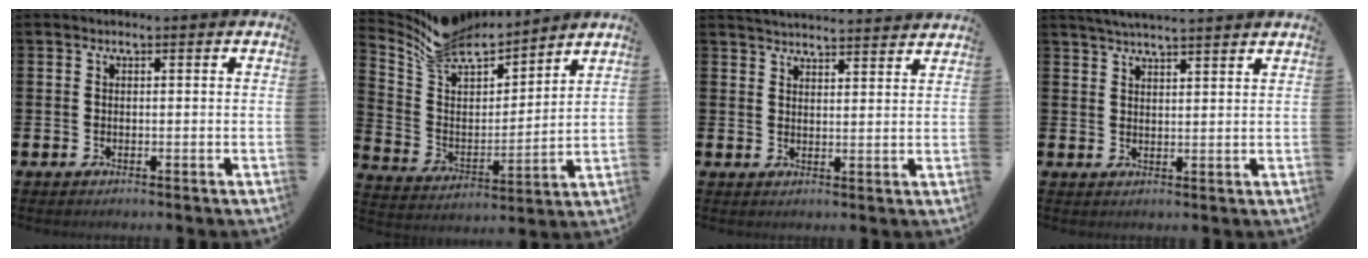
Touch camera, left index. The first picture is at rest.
{"total": 9.1, "force": [8.5, 2.6, 1.5], "torque": [-0.081, -0.067, 0.159]}
{"total": 4.1, "force": [4.1, -0.2, 0.0], "torque": [-0.009, -0.026, 0.073]}
{"total": 3.8, "force": [3.8, -0.4, 0.5], "torque": [-0.019, -0.013, 0.069]}